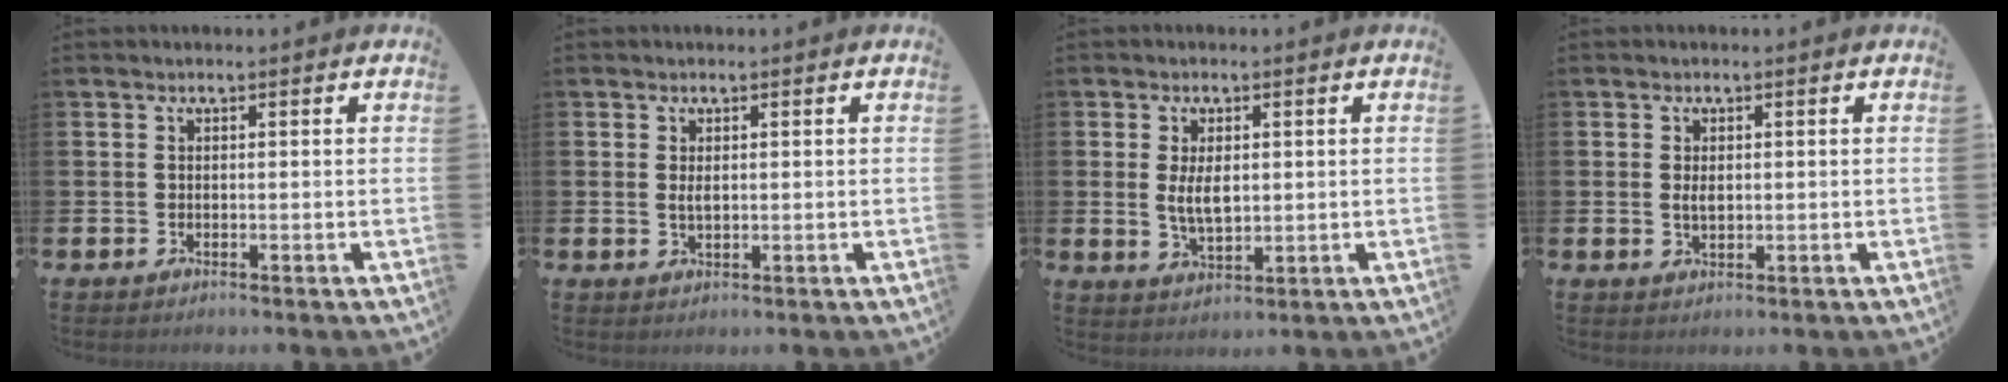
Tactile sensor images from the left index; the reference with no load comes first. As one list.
[{"total": 1.2, "force": [0.4, 0.5, 1.0], "torque": [-0.014, 0.001, 0.003]}, {"total": 4.1, "force": [0.7, 2.1, 3.4], "torque": [-0.055, 0.002, 0.009]}, {"total": 1.4, "force": [0.4, 0.8, 1.1], "torque": [-0.010, 0.000, 0.002]}]